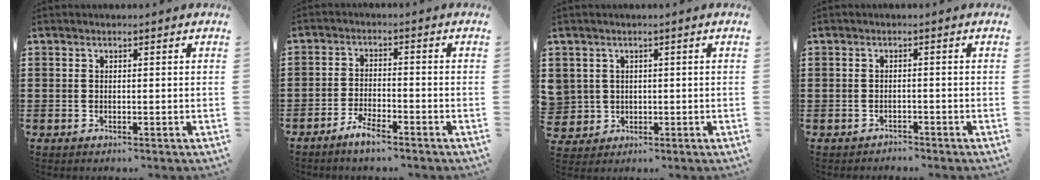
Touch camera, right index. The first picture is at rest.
{"total": 3.4, "force": [-2.9, 0.6, 1.6], "torque": [-0.043, 0.004, -0.060]}
{"total": 2.6, "force": [0.6, 2.5, -0.4], "torque": [-0.006, 0.011, 0.008]}
{"total": 1.2, "force": [-1.2, 0.2, -0.2], "torque": [-0.001, 0.004, -0.029]}